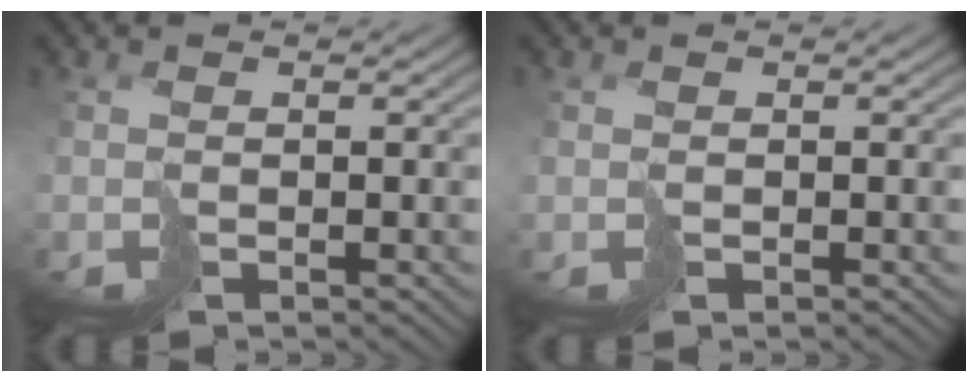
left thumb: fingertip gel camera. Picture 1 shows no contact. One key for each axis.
{"total": 0.0}